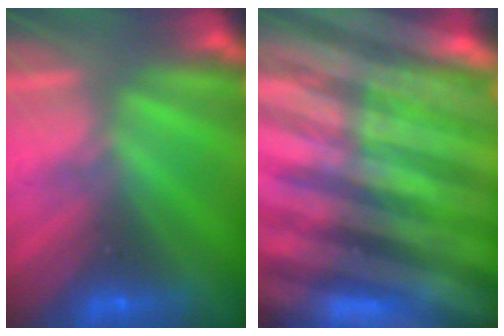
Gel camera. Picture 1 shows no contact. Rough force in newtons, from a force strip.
{"total": 6.8}